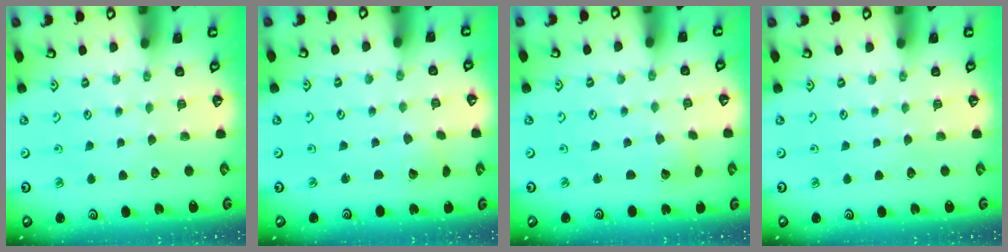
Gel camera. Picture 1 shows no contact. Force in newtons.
{"total": 2.3, "press": 2.3, "slide": 0.0}
{"total": 3.0, "press": 3.0, "slide": 0.2}
{"total": 0.0}